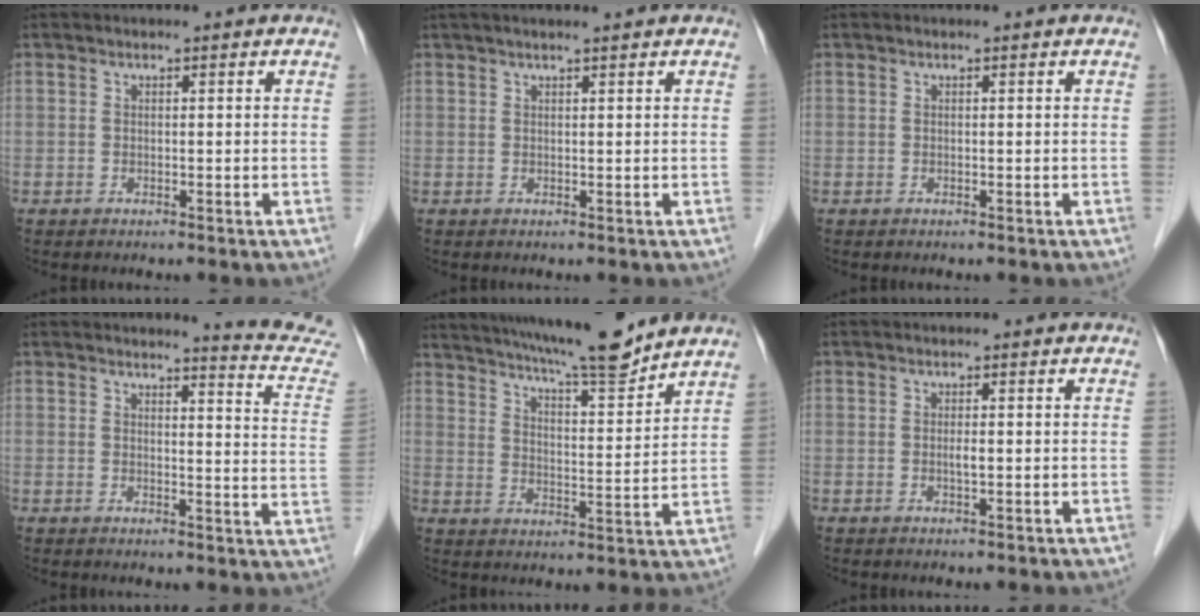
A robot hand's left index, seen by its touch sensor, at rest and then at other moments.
{"total": 5.0, "force": [4.2, 0.1, 2.7], "torque": [-0.038, 0.032, 0.063]}
{"total": 0.0}
{"total": 9.8, "force": [9.7, -1.5, 0.4], "torque": [-0.011, -0.101, 0.089]}
{"total": 14.9, "force": [13.3, 0.5, 6.7], "torque": [-0.114, -0.003, 0.200]}
{"total": 0.9, "force": [0.0, 0.1, 0.9], "torque": [-0.018, -0.002, -0.001]}